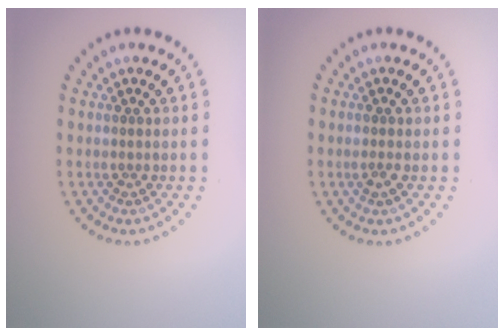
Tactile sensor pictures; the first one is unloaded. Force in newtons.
{"total": 0.9, "press": 0.8, "slide": 0.3}